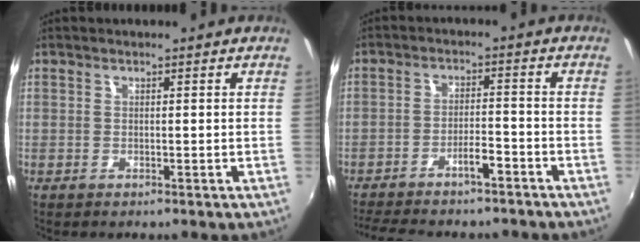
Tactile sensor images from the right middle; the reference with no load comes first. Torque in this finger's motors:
{"motor_torque": [1.08, -1.06, 0.16, 0.08]}